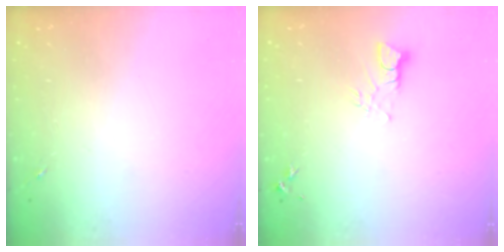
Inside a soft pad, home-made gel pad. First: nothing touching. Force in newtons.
{"total": 3.2, "press": 3.2, "slide": 0.2}